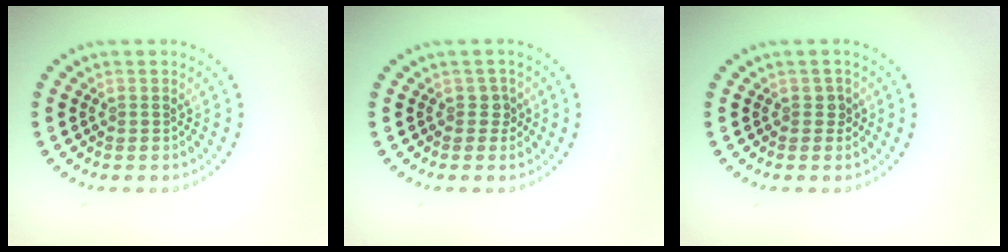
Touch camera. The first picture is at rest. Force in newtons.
{"total": 1.1, "press": 0.9, "slide": 0.6}
{"total": 1.0, "press": 0.9, "slide": 0.4}